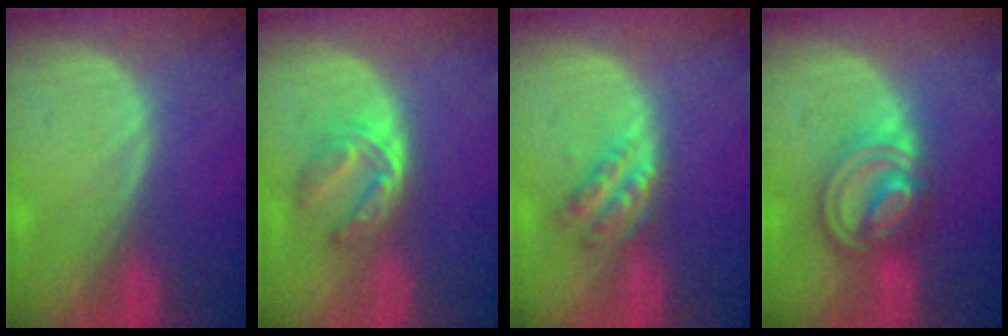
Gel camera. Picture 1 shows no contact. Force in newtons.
{"total": 6.0, "press": 4.9, "slide": 3.5}
{"total": 4.7, "press": 4.2, "slide": 2.2}
{"total": 8.0, "press": 6.9, "slide": 4.1}